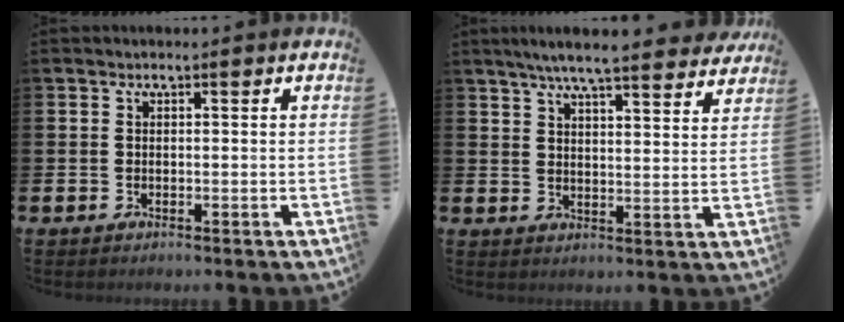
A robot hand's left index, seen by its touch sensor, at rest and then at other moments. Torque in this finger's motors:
{"motor_torque": [0.46, -0.84, 0.90, 0.21]}